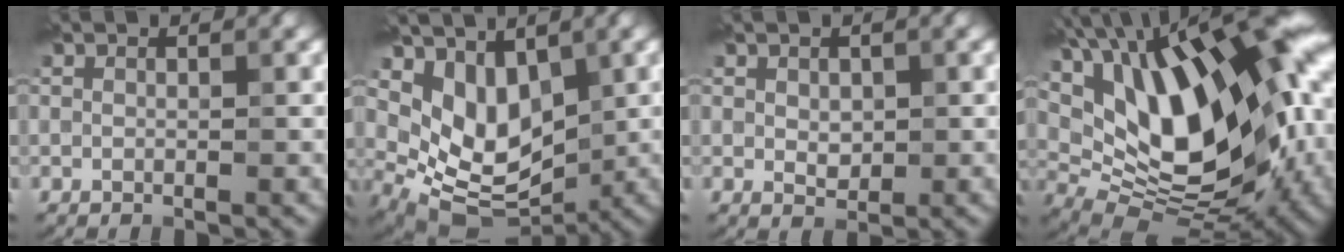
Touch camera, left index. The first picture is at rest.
{"total": 6.4, "force": [2.0, 4.4, 4.2], "torque": [-0.081, -0.024, 0.040]}
{"total": 1.5, "force": [0.2, 1.0, 1.0], "torque": [-0.017, -0.005, 0.009]}
{"total": 17.6, "force": [5.4, 8.7, 14.3], "torque": [-0.233, 0.017, 0.086]}